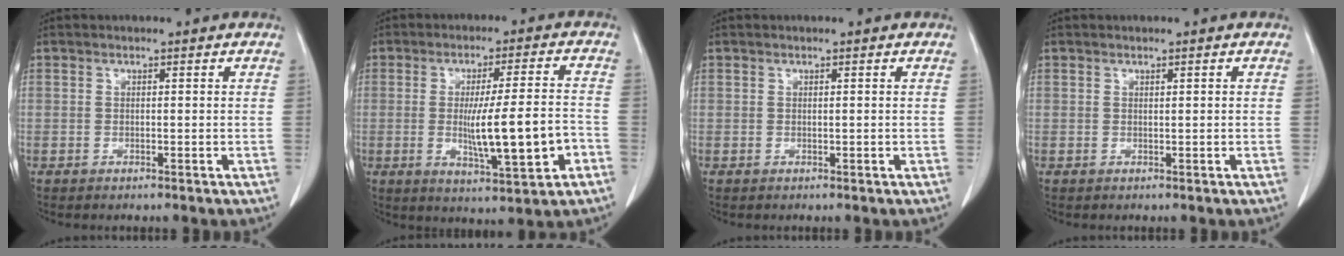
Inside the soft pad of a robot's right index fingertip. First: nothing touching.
{"total": 11.9, "force": [-2.7, 0.9, 11.5], "torque": [-0.184, -0.006, -0.036]}
{"total": 0.0}
{"total": 0.0}